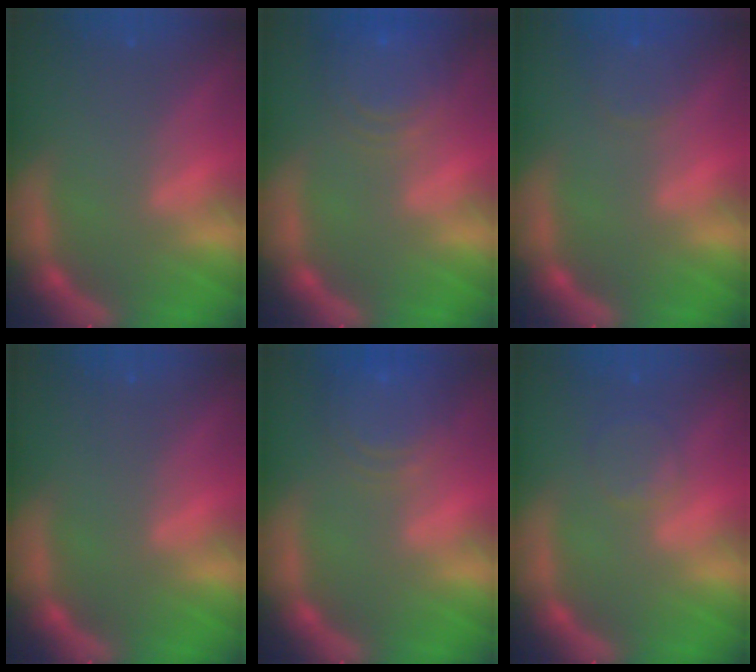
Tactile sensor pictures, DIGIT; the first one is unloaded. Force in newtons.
{"total": 7.5}
{"total": 2.4}
{"total": 0.0}
{"total": 6.9}
{"total": 2.4}